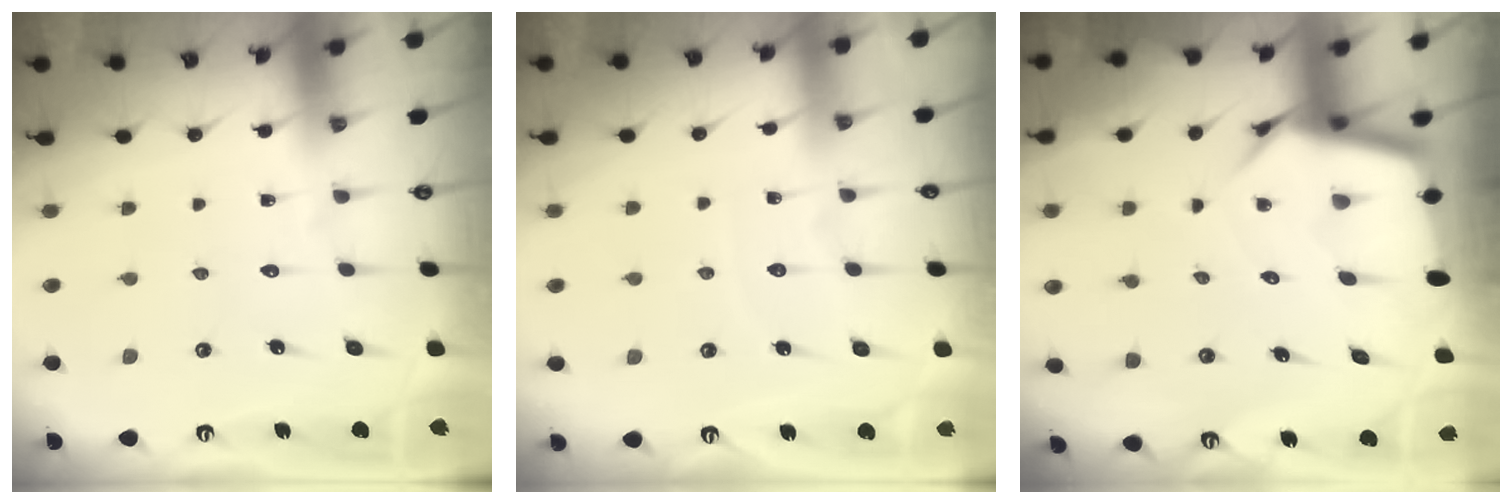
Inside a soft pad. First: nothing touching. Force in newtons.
{"total": 3.9, "press": 3.9, "slide": 0.5}
{"total": 7.8, "press": 7.8, "slide": 0.6}